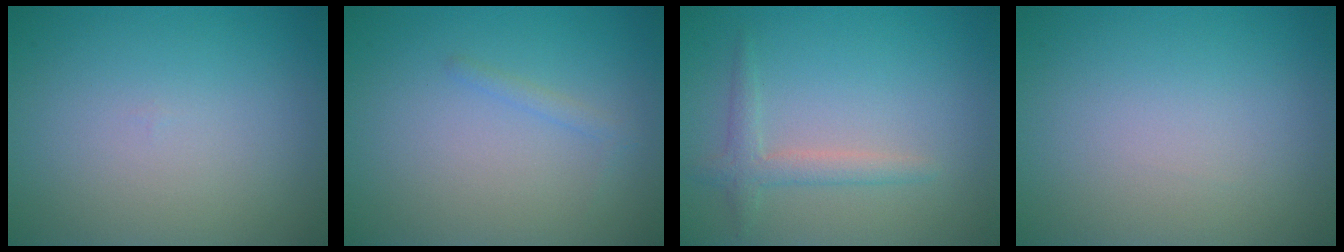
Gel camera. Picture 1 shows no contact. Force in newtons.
{"total": 0.8, "press": 0.8, "slide": 0.0}
{"total": 2.0, "press": 2.0, "slide": 0.0}
{"total": 0.0}